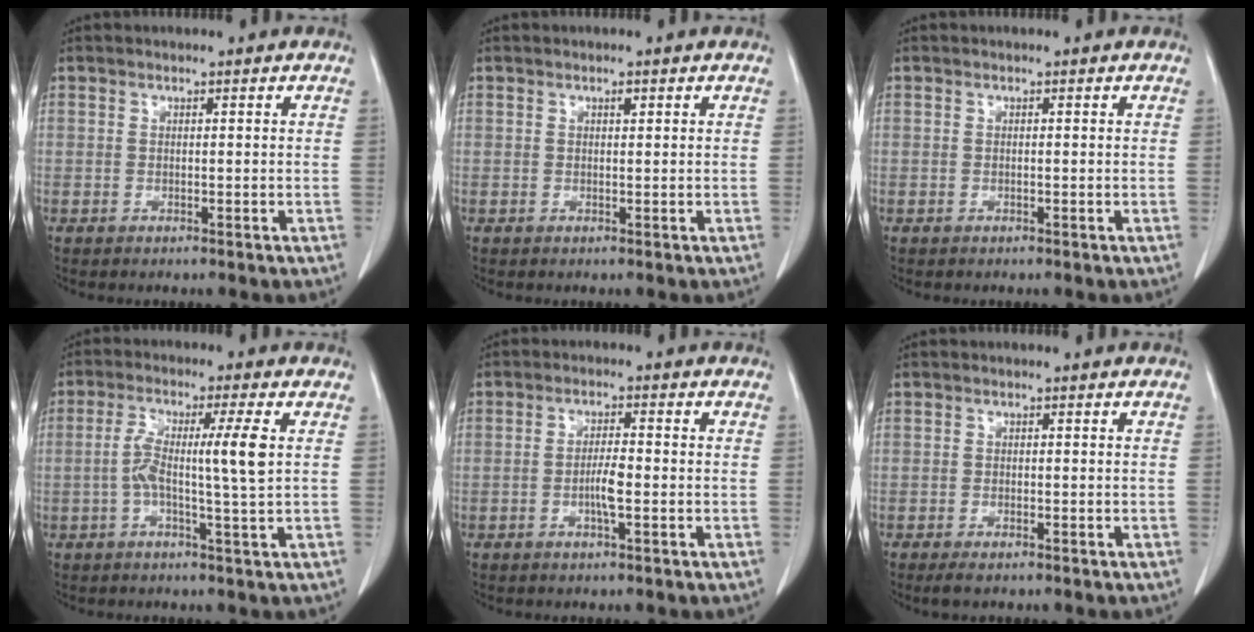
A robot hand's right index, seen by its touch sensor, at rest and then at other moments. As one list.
[{"total": 0.6, "force": [0.4, 0.2, 0.5], "torque": [-0.010, -0.002, 0.005]}, {"total": 0.0}, {"total": 7.9, "force": [0.3, -0.3, 7.9], "torque": [-0.150, 0.012, 0.000]}, {"total": 3.6, "force": [-0.9, 0.4, 3.4], "torque": [-0.067, -0.001, -0.019]}, {"total": 1.9, "force": [-1.3, 0.5, 1.2], "torque": [-0.016, -0.005, -0.017]}]